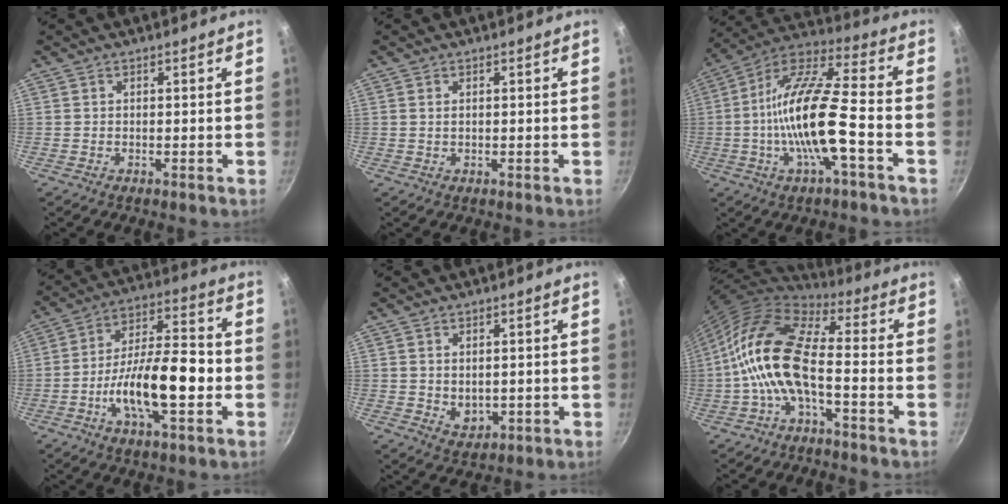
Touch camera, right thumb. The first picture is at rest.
{"total": 0.9, "force": [0.3, 0.5, 0.6], "torque": [-0.011, 0.001, 0.005]}
{"total": 17.9, "force": [-4.3, 4.8, 16.8], "torque": [-0.313, 0.035, -0.094]}
{"total": 16.2, "force": [-4.2, 6.3, 14.4], "torque": [-0.225, 0.043, -0.077]}
{"total": 3.8, "force": [0.5, 2.8, 2.4], "torque": [-0.032, -0.012, 0.016]}
{"total": 13.5, "force": [-2.7, 5.7, 12.0], "torque": [-0.233, 0.035, -0.064]}